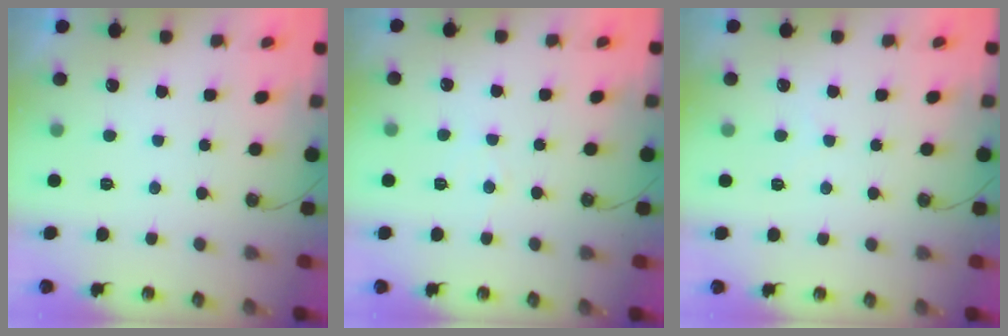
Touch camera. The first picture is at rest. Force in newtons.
{"total": 4.3, "press": 4.3, "slide": 0.7}
{"total": 3.9, "press": 3.9, "slide": 0.5}